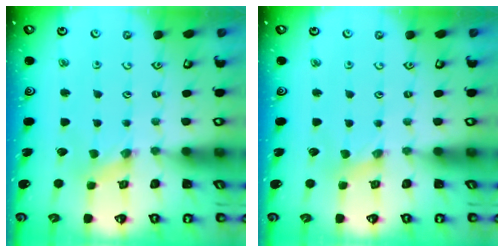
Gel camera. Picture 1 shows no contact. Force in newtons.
{"total": 0.9, "press": 0.8, "slide": 0.2}